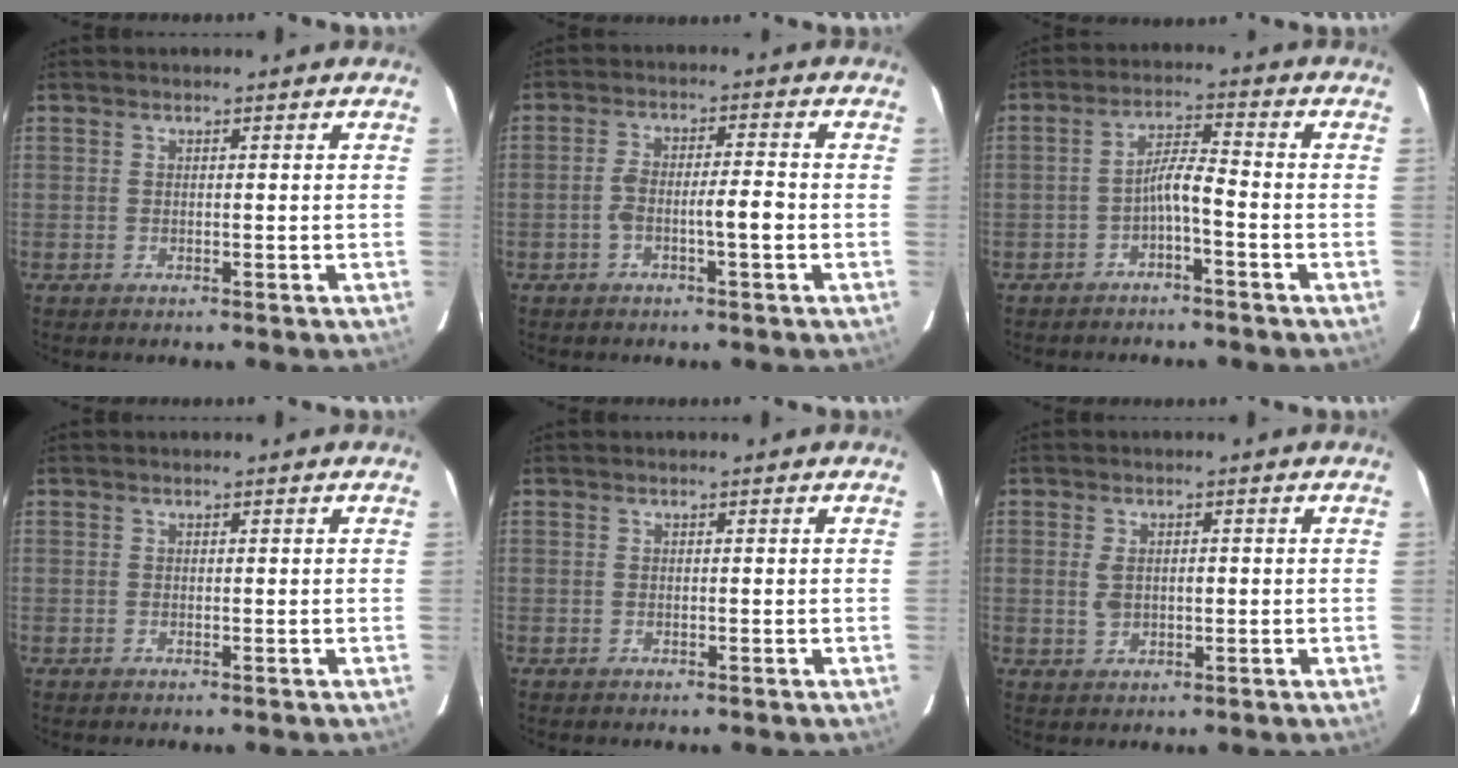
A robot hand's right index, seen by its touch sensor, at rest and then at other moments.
{"total": 4.9, "force": [-1.6, 0.6, 4.6], "torque": [-0.087, 0.017, -0.026]}
{"total": 4.4, "force": [-1.9, 0.4, 4.0], "torque": [-0.072, 0.015, -0.033]}
{"total": 0.0}
{"total": 0.0}
{"total": 3.1, "force": [0.1, 1.8, 2.6], "torque": [-0.054, 0.005, 0.007]}